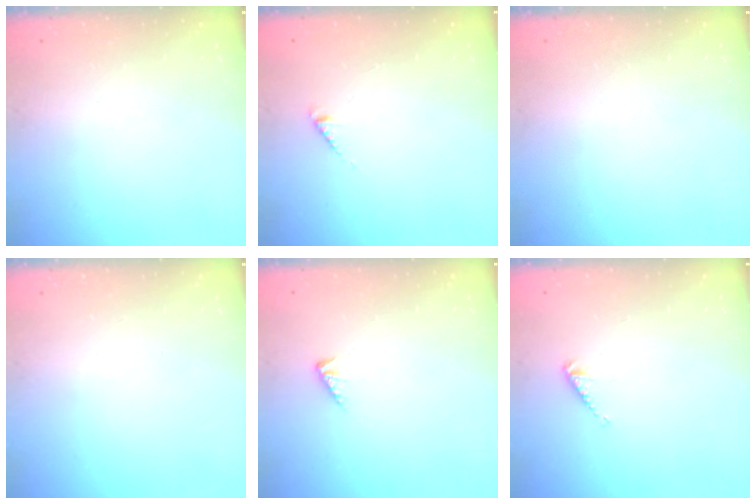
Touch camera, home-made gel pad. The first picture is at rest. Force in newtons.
{"total": 2.6, "press": 2.6, "slide": 0.4}
{"total": 0.0}
{"total": 0.0}
{"total": 2.1, "press": 2.1, "slide": 0.4}
{"total": 2.9, "press": 2.9, "slide": 0.5}